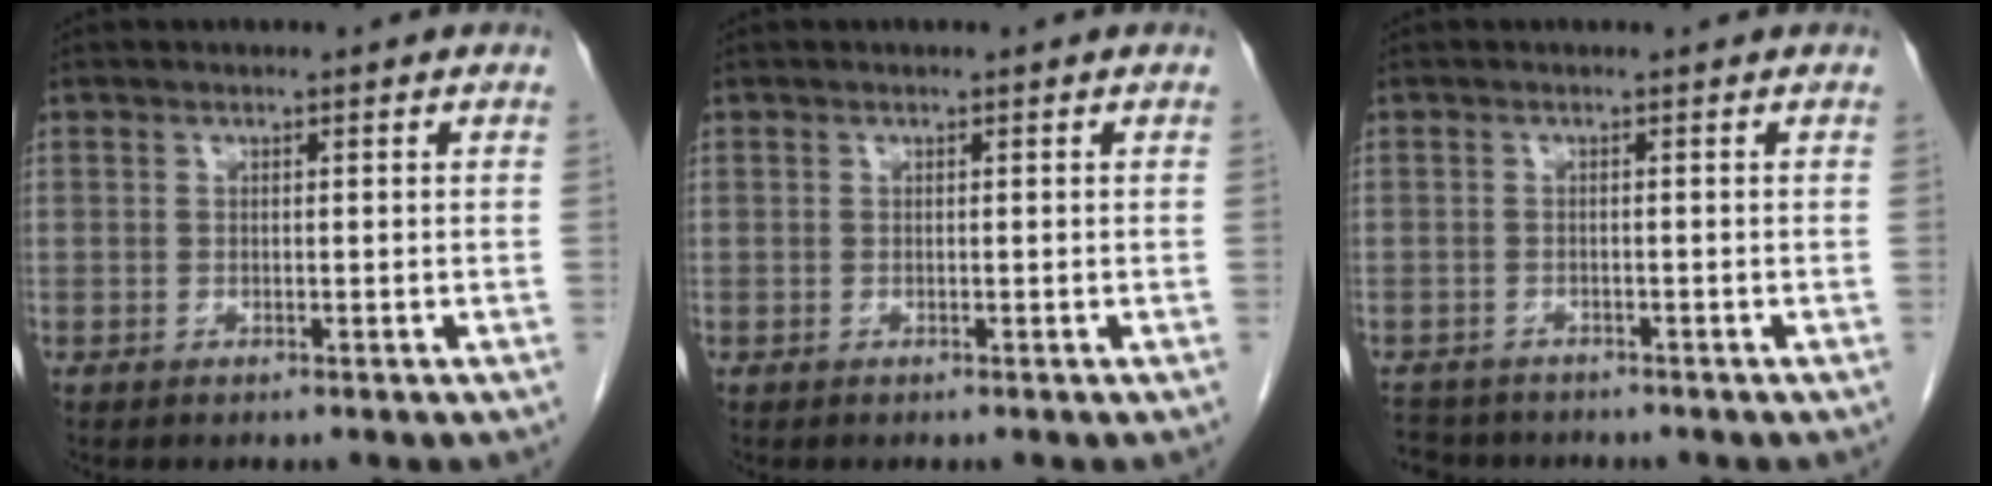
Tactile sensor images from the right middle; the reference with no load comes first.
{"total": 0.0}
{"total": 4.6, "force": [-4.0, 2.1, 1.3], "torque": [-0.014, 0.012, -0.055]}